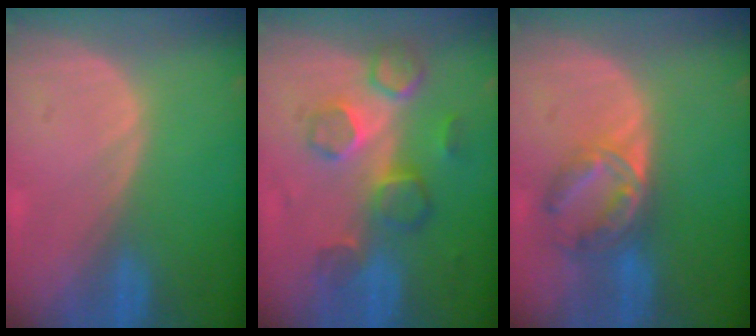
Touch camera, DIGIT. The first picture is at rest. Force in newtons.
{"total": 8.6, "press": 7.5, "slide": 4.2}
{"total": 7.1, "press": 6.1, "slide": 3.7}